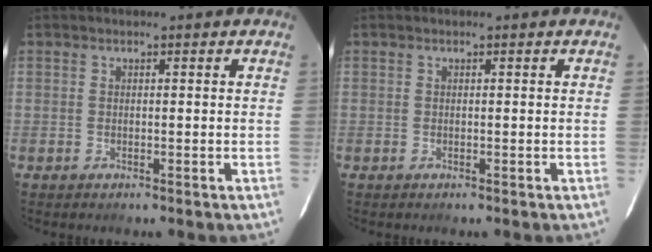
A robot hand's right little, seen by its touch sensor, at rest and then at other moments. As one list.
[{"total": 0.0}]